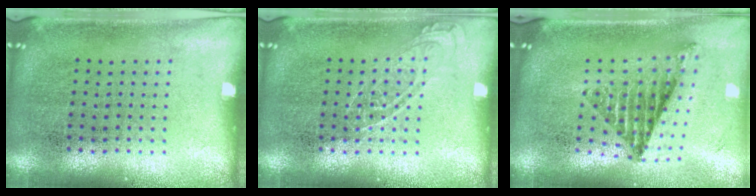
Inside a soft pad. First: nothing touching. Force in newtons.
{"total": 1.6, "press": 1.5, "slide": 0.3}
{"total": 1.3, "press": 1.2, "slide": 0.6}